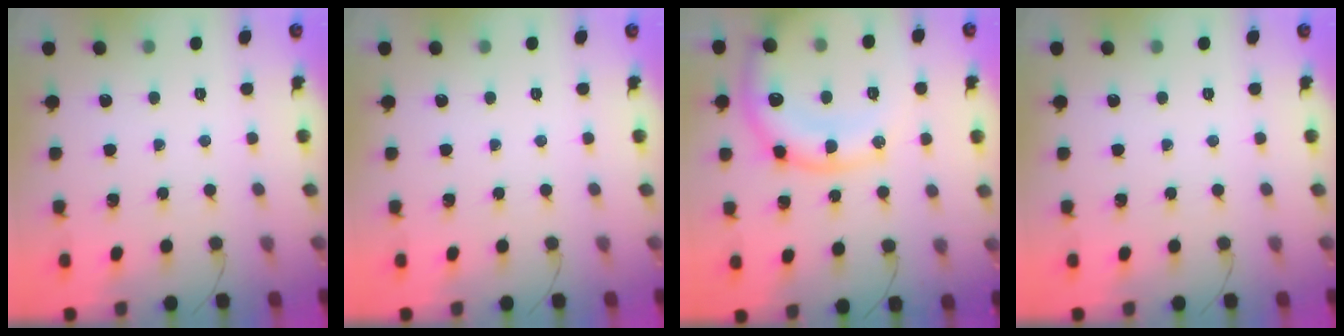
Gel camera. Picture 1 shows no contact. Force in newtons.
{"total": 0.0}
{"total": 16.5, "press": 16.3, "slide": 2.4}
{"total": 0.0}